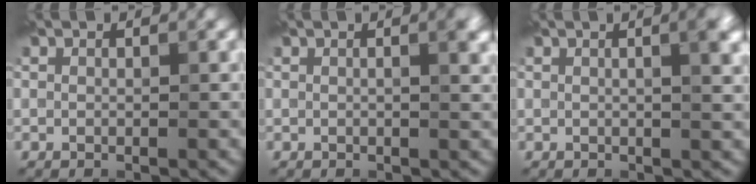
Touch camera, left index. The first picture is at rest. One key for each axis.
{"total": 3.2, "fx": 0.7, "fy": 1.2, "fz": 2.8, "tx": -0.018, "ty": 0.010, "tz": 0.000}
{"total": 5.0, "fx": 1.4, "fy": 2.1, "fz": 4.3, "tx": -0.025, "ty": 0.029, "tz": -0.005}